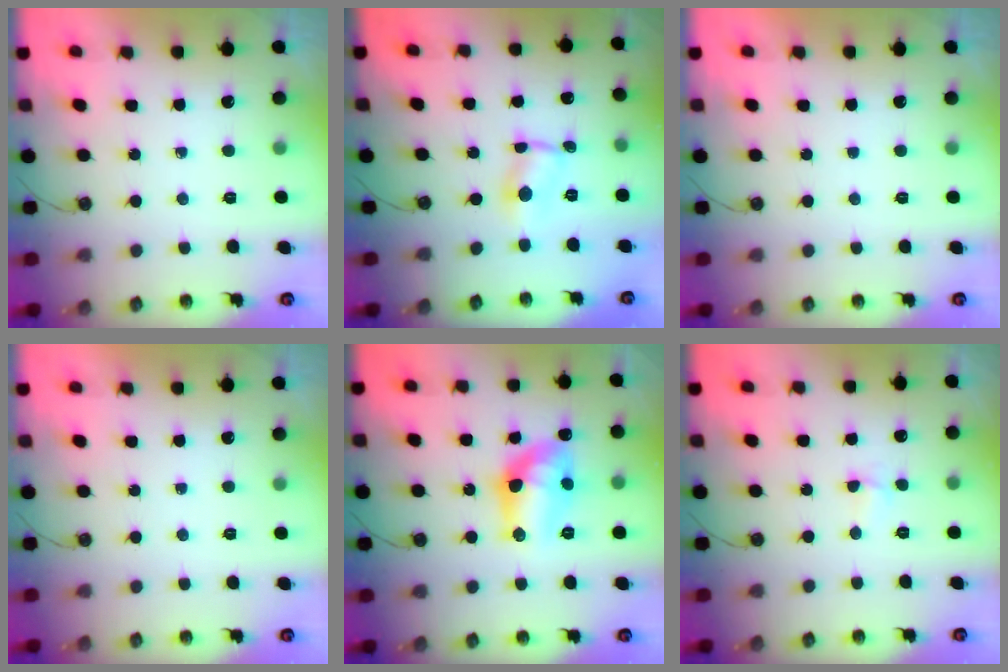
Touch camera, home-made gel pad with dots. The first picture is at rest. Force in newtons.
{"total": 2.2, "press": 2.1, "slide": 0.3}
{"total": 0.0}
{"total": 0.0}
{"total": 13.5, "press": 13.4, "slide": 0.8}
{"total": 2.6, "press": 2.5, "slide": 0.5}